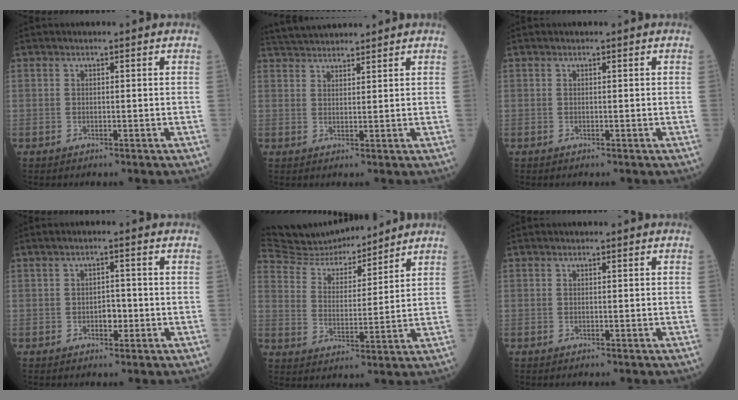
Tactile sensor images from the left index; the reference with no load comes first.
{"total": 6.8, "force": [6.5, 0.8, 1.8], "torque": [-0.036, 0.036, 0.112]}
{"total": 0.0}
{"total": 2.4, "force": [-0.6, 1.2, 2.0], "torque": [-0.028, 0.003, -0.008]}
{"total": 14.8, "force": [14.1, 3.0, 3.3], "torque": [-0.061, 0.009, 0.240]}
{"total": 0.0}